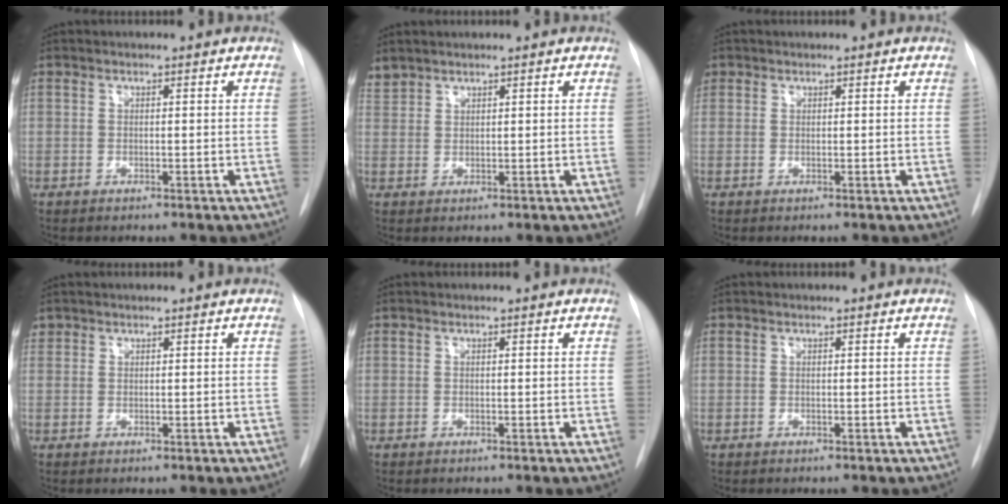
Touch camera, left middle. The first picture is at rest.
{"total": 2.1, "force": [2.0, 0.6, -0.1], "torque": [-0.002, 0.014, 0.045]}
{"total": 1.2, "force": [0.6, 1.0, 0.1], "torque": [0.006, 0.010, 0.010]}
{"total": 1.0, "force": [0.7, 0.7, 0.0], "torque": [0.008, 0.009, 0.011]}
{"total": 0.0}
{"total": 0.0}